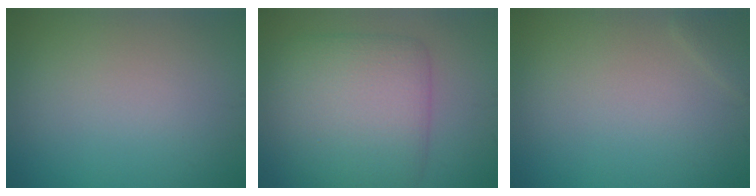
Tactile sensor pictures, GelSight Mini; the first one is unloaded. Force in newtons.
{"total": 8.2, "press": 8.2, "slide": 0.2}
{"total": 0.8, "press": 0.8, "slide": 0.1}